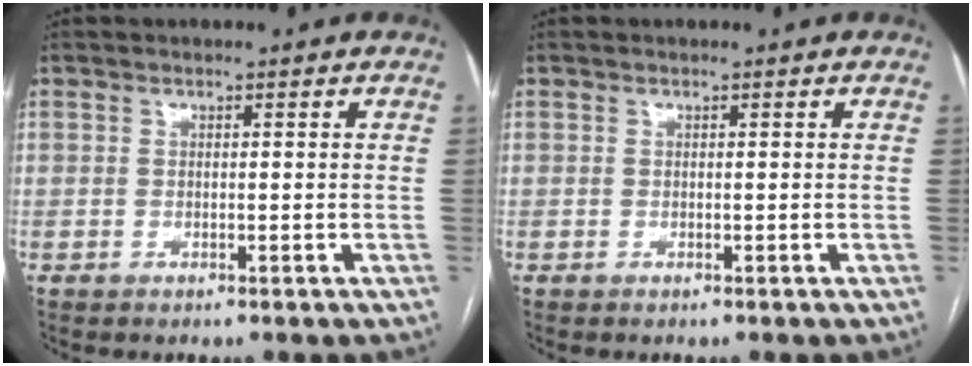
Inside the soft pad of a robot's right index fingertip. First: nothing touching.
{"total": 0.0}